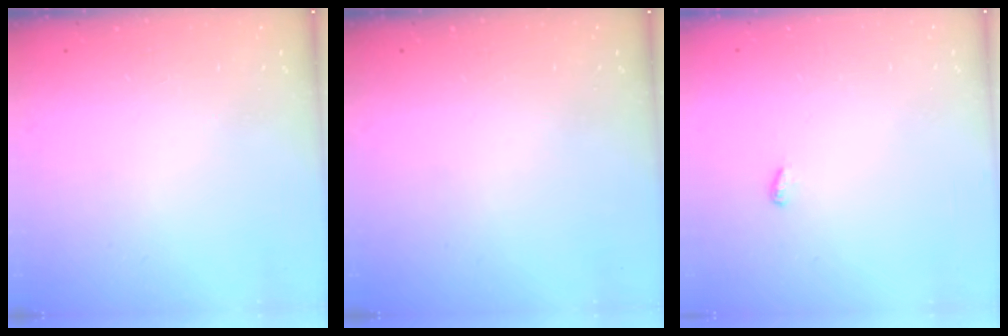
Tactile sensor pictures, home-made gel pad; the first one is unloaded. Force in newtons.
{"total": 0.0}
{"total": 3.6, "press": 3.6, "slide": 0.4}